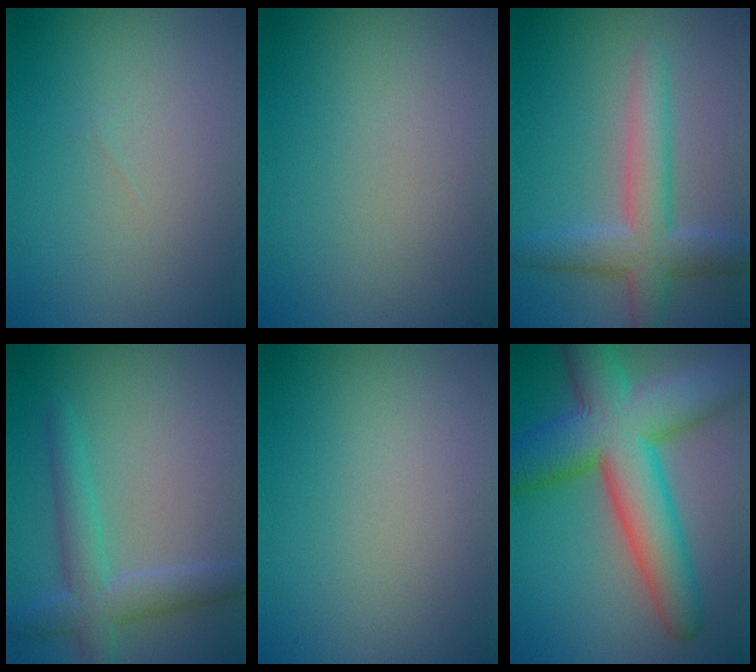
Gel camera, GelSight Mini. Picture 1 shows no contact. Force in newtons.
{"total": 0.0}
{"total": 4.9, "press": 4.9, "slide": 0.2}
{"total": 3.8, "press": 3.8, "slide": 0.2}
{"total": 0.0}
{"total": 11.9, "press": 11.9, "slide": 0.6}